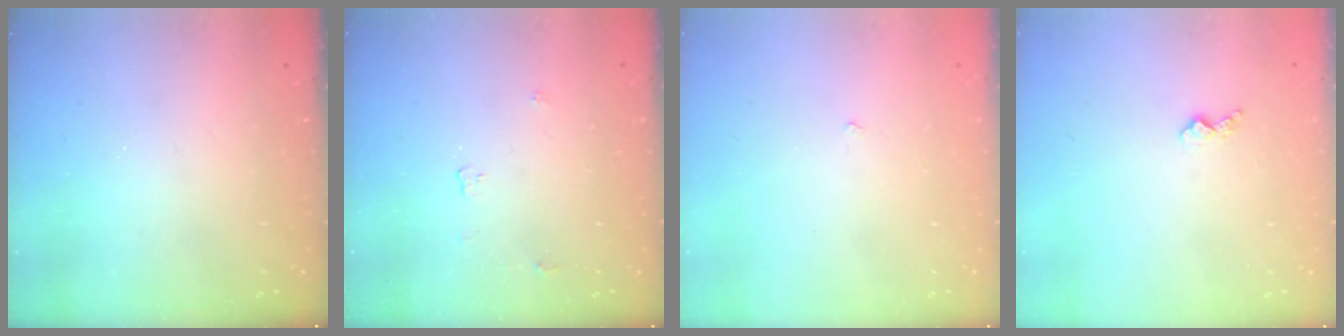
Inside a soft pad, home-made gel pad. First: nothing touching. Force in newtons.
{"total": 3.5, "press": 3.4, "slide": 0.6}
{"total": 2.1, "press": 2.1, "slide": 0.4}
{"total": 3.9, "press": 3.8, "slide": 0.4}